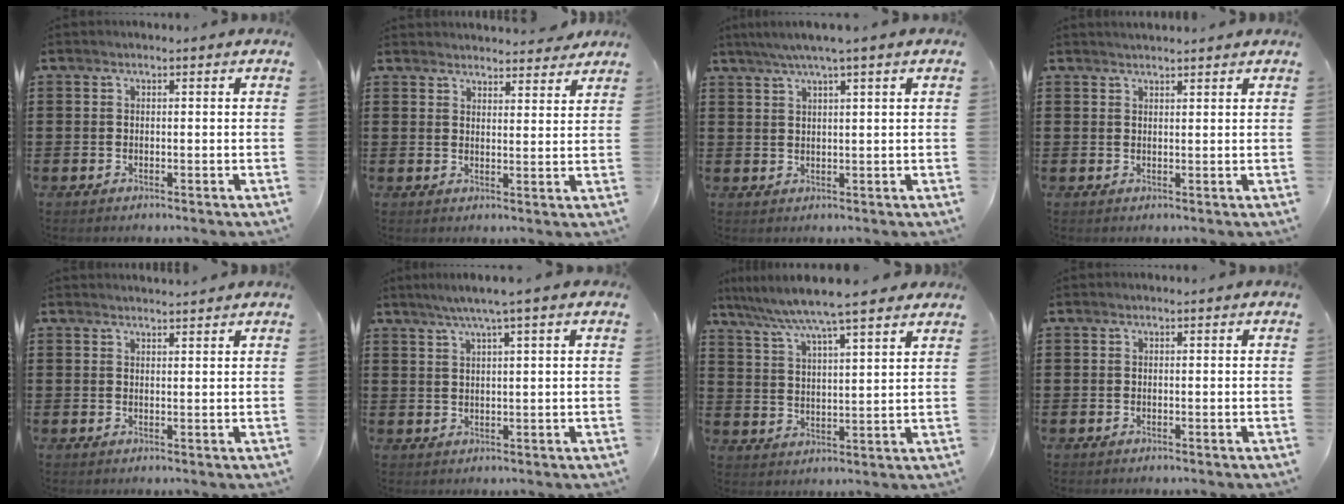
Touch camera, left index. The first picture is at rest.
{"total": 3.6, "force": [3.6, 0.4, 0.2], "torque": [-0.006, -0.016, 0.067]}
{"total": 3.4, "force": [2.1, -0.4, 2.7], "torque": [-0.054, 0.001, 0.036]}
{"total": 1.0, "force": [0.9, 0.0, 0.2], "torque": [-0.005, -0.001, 0.019]}
{"total": 1.5, "force": [1.5, 0.0, 0.1], "torque": [-0.005, 0.001, 0.031]}
{"total": 3.4, "force": [1.9, -0.3, 2.8], "torque": [-0.058, 0.001, 0.033]}
{"total": 6.8, "force": [5.9, -0.3, 3.4], "torque": [-0.088, -0.029, 0.098]}
{"total": 0.0}